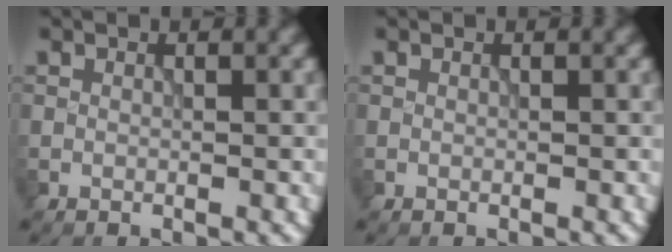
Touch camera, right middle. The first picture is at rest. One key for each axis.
{"total": 0.0}